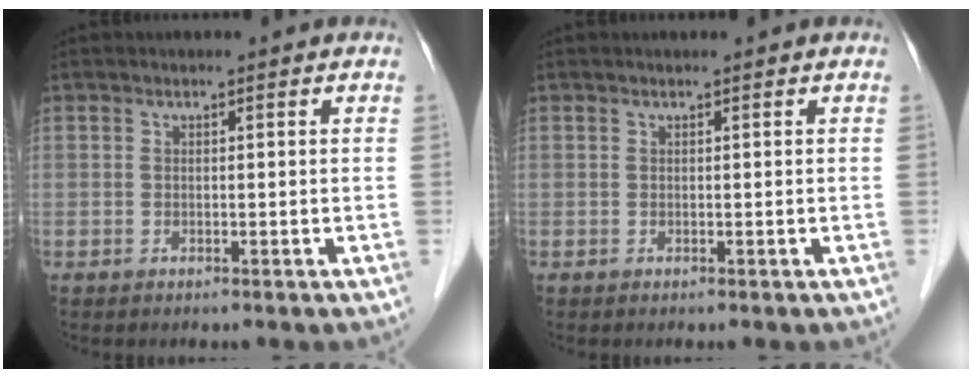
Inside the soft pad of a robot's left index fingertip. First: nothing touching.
{"total": 0.0}